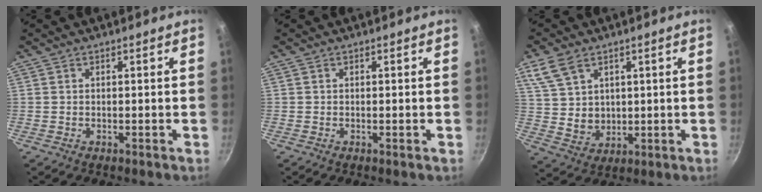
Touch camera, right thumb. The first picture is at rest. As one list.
[{"total": 0.0}, {"total": 9.0, "force": [4.4, 6.4, 4.6], "torque": [-0.070, -0.017, 0.099]}]